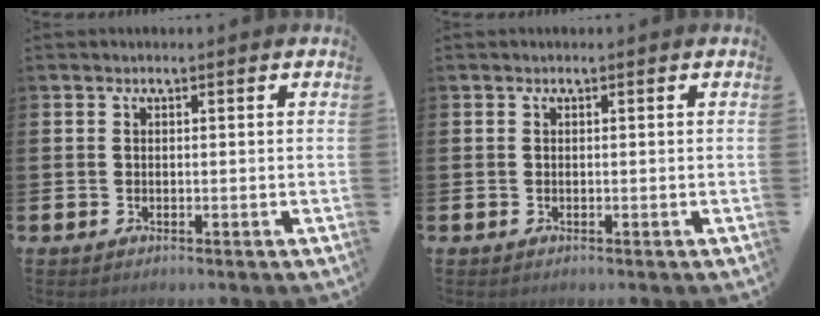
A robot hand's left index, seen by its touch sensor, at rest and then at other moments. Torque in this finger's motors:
{"motor_torque": [0.00, 0.00, 0.00, 0.00]}